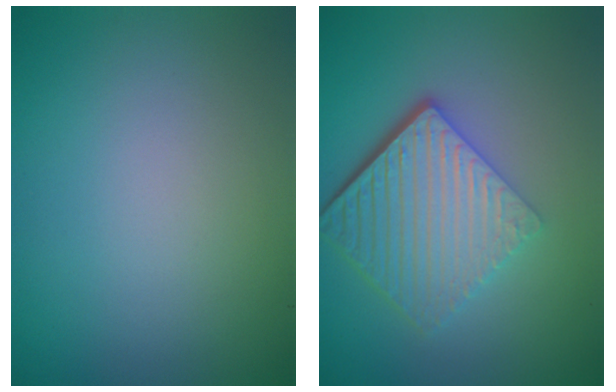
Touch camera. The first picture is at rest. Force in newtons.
{"total": 7.0, "press": 4.5, "slide": 5.3}